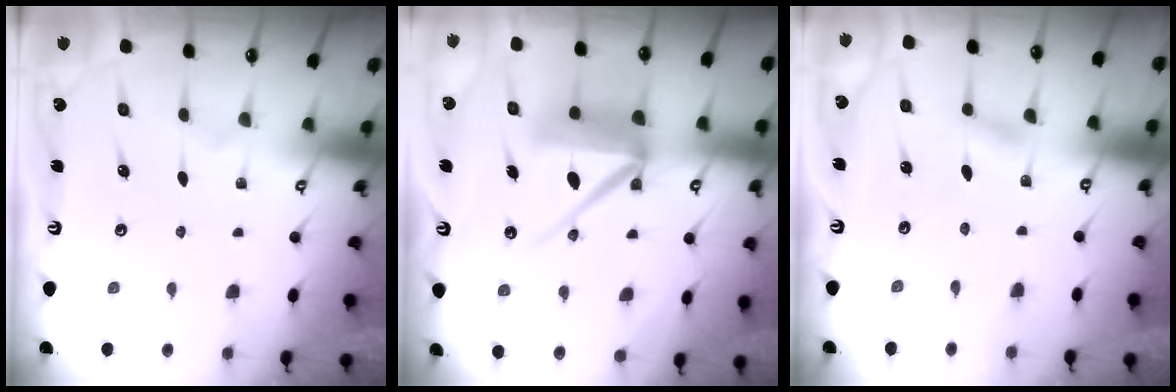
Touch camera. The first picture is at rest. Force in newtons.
{"total": 12.8, "press": 12.7, "slide": 1.6}
{"total": 1.6, "press": 1.6, "slide": 0.2}